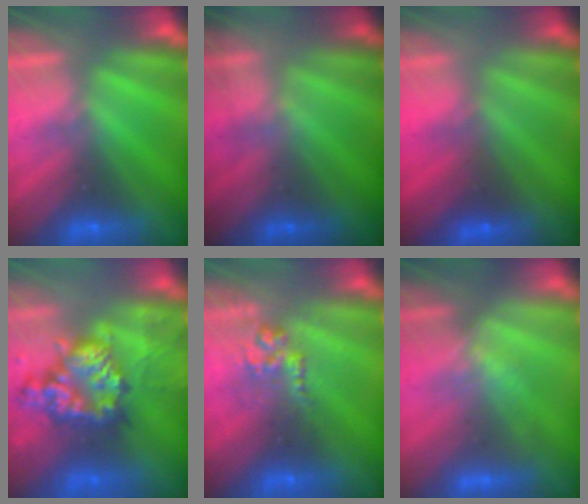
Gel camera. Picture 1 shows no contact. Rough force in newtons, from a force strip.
{"total": 1.5}
{"total": 1.6}
{"total": 9.5}
{"total": 2.8}
{"total": 1.7}